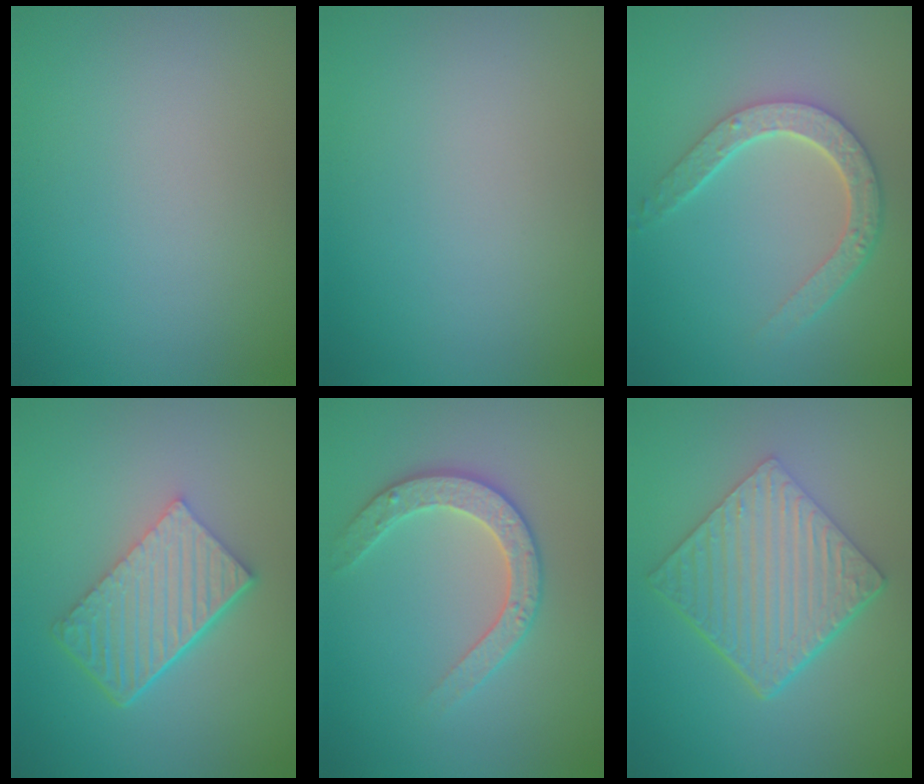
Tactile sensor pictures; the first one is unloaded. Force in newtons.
{"total": 0.0}
{"total": 4.2, "press": 3.3, "slide": 2.6}
{"total": 6.0, "press": 4.1, "slide": 4.4}
{"total": 2.8, "press": 2.8, "slide": 0.3}
{"total": 6.3, "press": 4.6, "slide": 4.3}